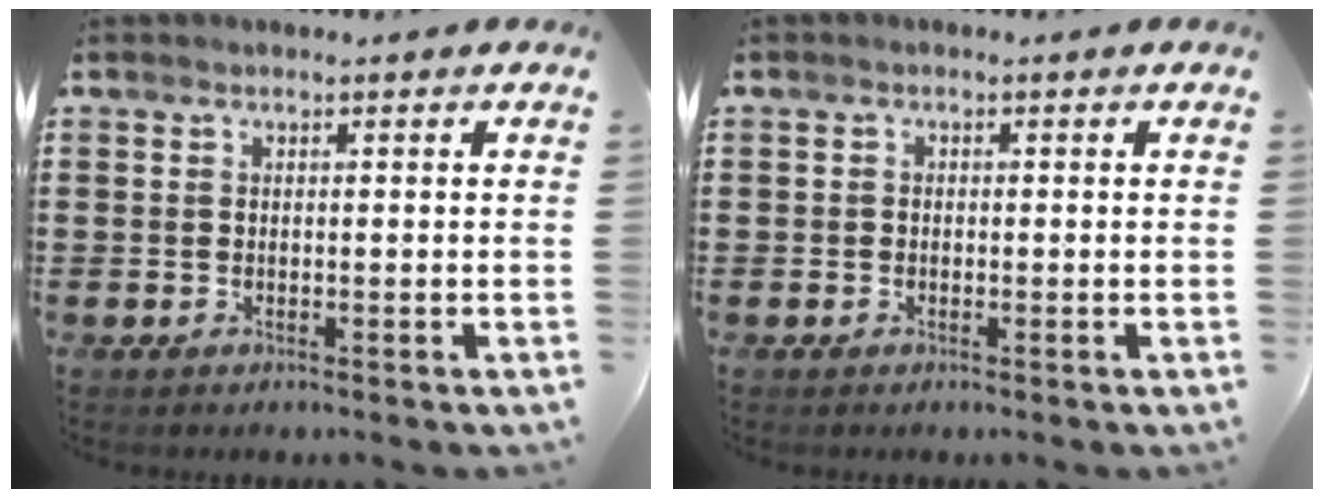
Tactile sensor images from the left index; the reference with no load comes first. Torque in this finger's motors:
{"motor_torque": [-0.03, 0.01, 0.00, -0.01]}